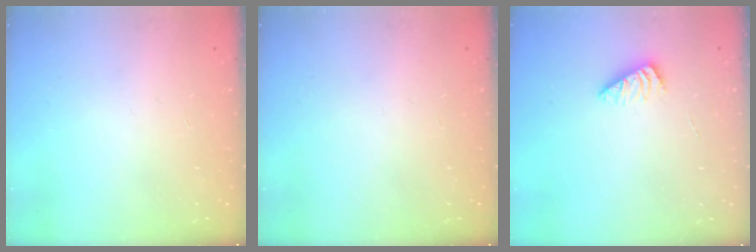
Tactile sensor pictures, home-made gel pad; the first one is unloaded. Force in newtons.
{"total": 0.0}
{"total": 2.8, "press": 2.8, "slide": 0.4}